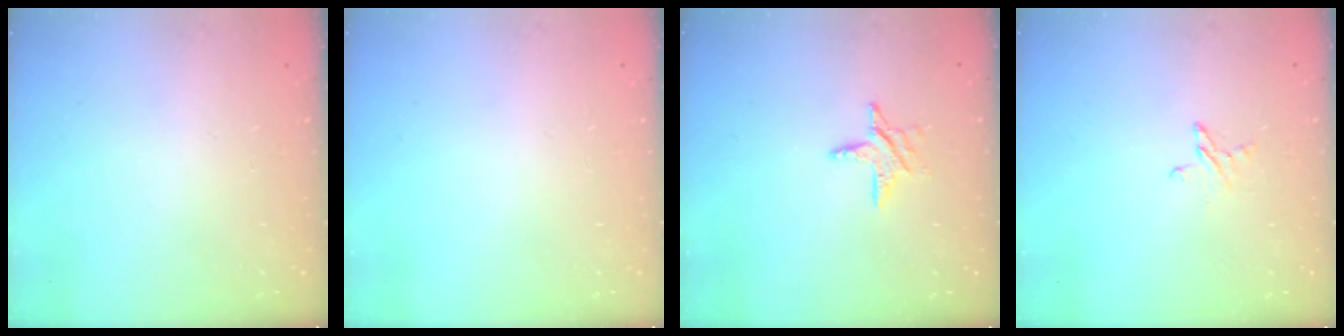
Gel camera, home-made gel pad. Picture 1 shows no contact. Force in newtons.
{"total": 0.0}
{"total": 6.9, "press": 6.9, "slide": 0.5}
{"total": 3.4, "press": 3.4, "slide": 0.4}